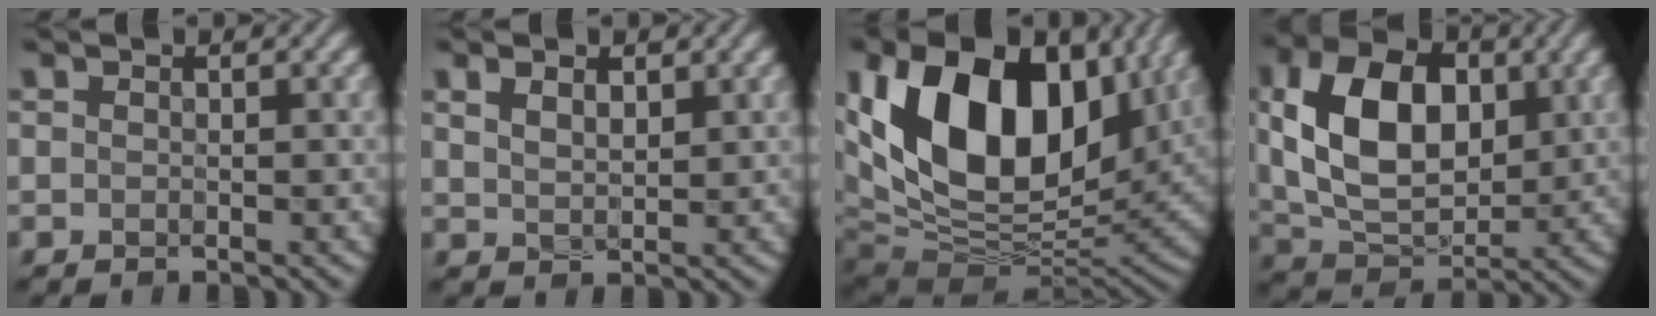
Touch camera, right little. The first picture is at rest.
{"total": 2.5, "force": [1.1, 1.3, 1.8], "torque": [-0.035, 0.001, 0.023]}
{"total": 18.5, "force": [4.4, 12.0, 13.4], "torque": [-0.260, 0.010, 0.071]}
{"total": 10.6, "force": [1.5, 6.9, 7.9], "torque": [-0.156, 0.006, 0.022]}